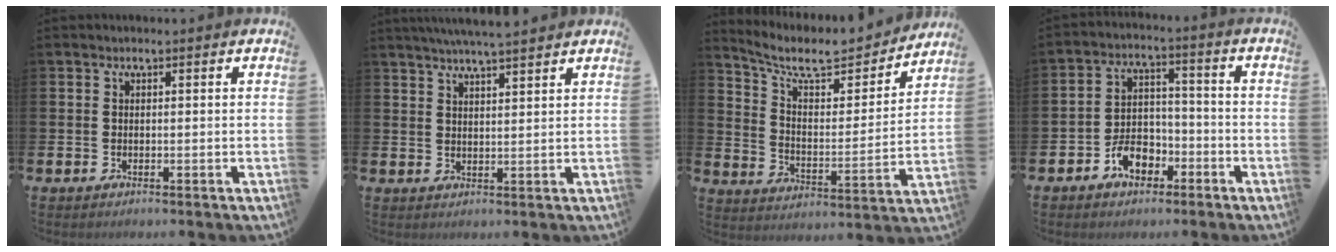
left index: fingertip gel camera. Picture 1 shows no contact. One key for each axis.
{"total": 4.9, "fx": 4.7, "fy": -0.1, "fz": 1.4, "tx": -0.030, "ty": -0.018, "tz": 0.083}
{"total": 8.3, "fx": 7.2, "fy": 2.6, "fz": 3.2, "tx": -0.094, "ty": -0.053, "tz": 0.120}
{"total": 5.8, "fx": -3.4, "fy": 3.8, "fz": 2.8, "tx": -0.055, "ty": 0.022, "tz": -0.063}